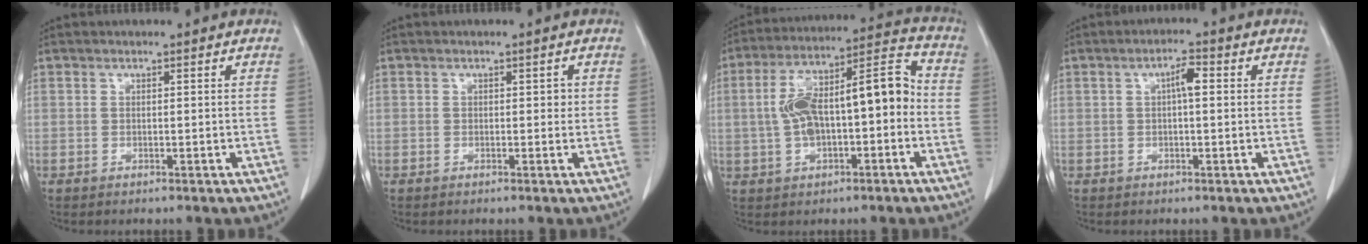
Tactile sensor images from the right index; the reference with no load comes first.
{"total": 1.0, "force": [0.1, 0.7, 0.8], "torque": [-0.006, 0.007, 0.000]}
{"total": 14.6, "force": [-1.0, 5.0, 13.7], "torque": [-0.241, 0.051, -0.011]}
{"total": 2.9, "force": [0.4, 0.6, 2.8], "torque": [-0.048, 0.006, 0.006]}